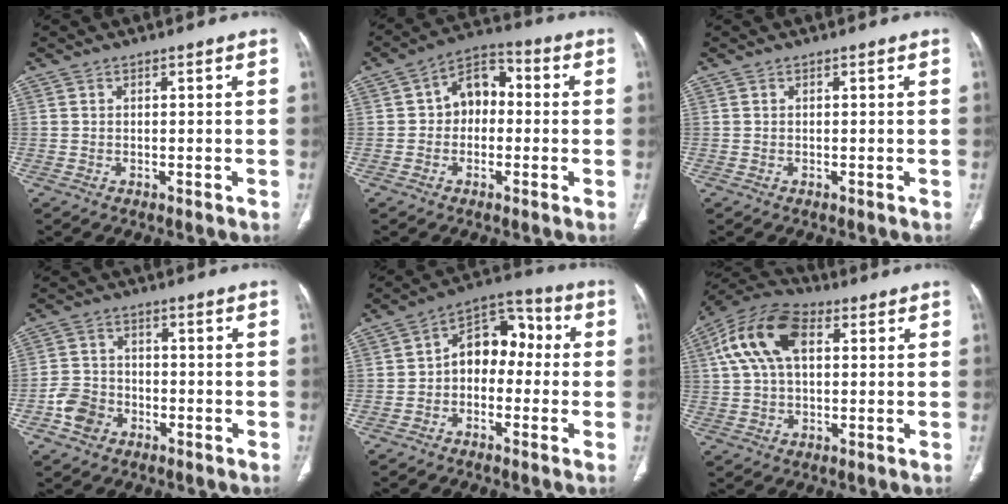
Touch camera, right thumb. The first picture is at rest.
{"total": 8.2, "force": [0.1, 6.1, 5.5], "torque": [-0.053, 0.031, -0.015]}
{"total": 0.0}
{"total": 6.0, "force": [-2.7, 4.8, 2.4], "torque": [-0.033, 0.022, -0.049]}
{"total": 10.5, "force": [-0.4, 7.4, 7.4], "torque": [-0.073, 0.045, -0.027]}
{"total": 14.1, "force": [3.9, 8.3, 10.8], "torque": [-0.210, 0.026, 0.065]}